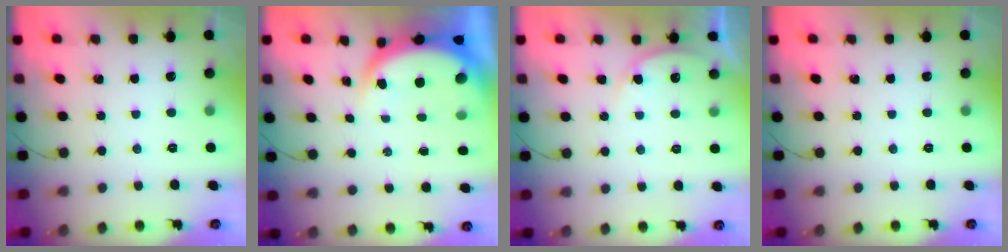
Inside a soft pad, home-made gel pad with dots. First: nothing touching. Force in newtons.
{"total": 5.5, "press": 5.5, "slide": 0.8}
{"total": 6.5, "press": 6.5, "slide": 0.5}
{"total": 0.0}